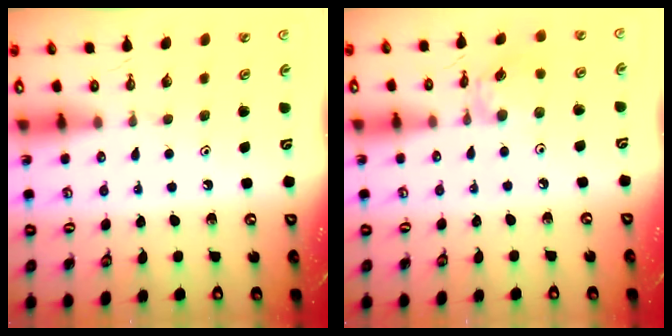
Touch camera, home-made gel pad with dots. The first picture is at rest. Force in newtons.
{"total": 6.3, "press": 6.3, "slide": 0.3}